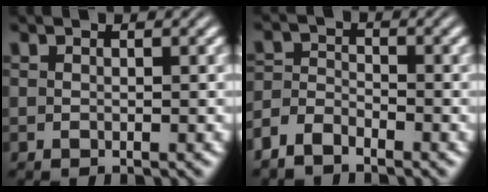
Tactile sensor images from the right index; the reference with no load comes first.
{"total": 3.0, "force": [-2.4, 1.5, 0.9], "torque": [-0.011, -0.015, -0.040]}